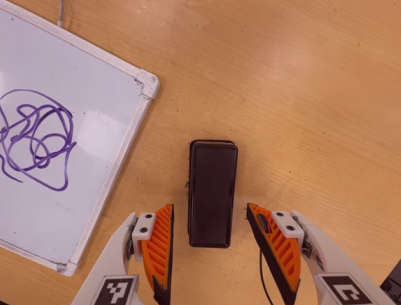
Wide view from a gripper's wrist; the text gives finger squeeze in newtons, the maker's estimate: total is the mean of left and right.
{"total": 0.0}